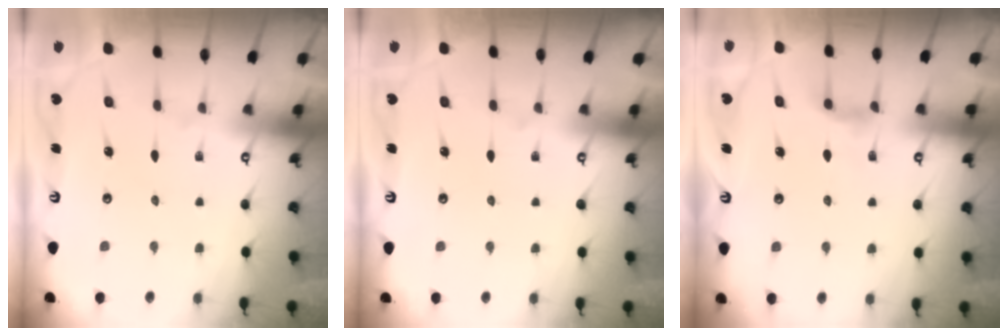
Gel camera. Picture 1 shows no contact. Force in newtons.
{"total": 0.0}
{"total": 5.5, "press": 5.4, "slide": 0.7}